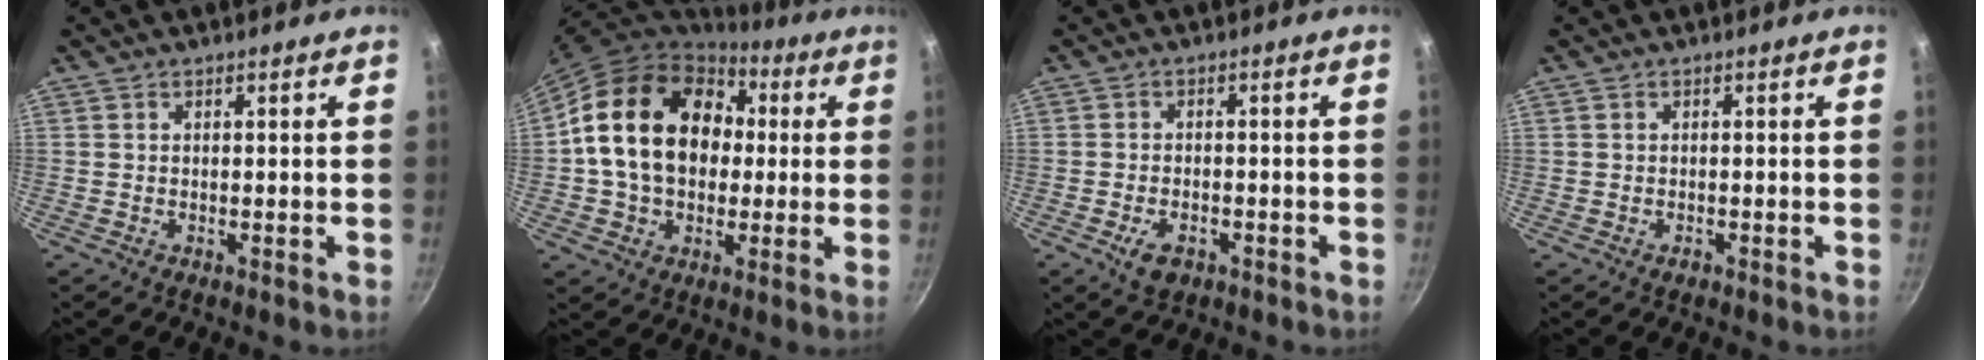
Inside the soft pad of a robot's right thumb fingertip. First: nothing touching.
{"total": 20.6, "force": [2.7, 15.5, 13.3], "torque": [-0.211, 0.033, 0.044]}
{"total": 4.4, "force": [-2.1, 2.7, 2.7], "torque": [-0.044, 0.013, -0.030]}
{"total": 0.6, "force": [-0.4, 0.3, 0.3], "torque": [-0.005, 0.004, -0.004]}